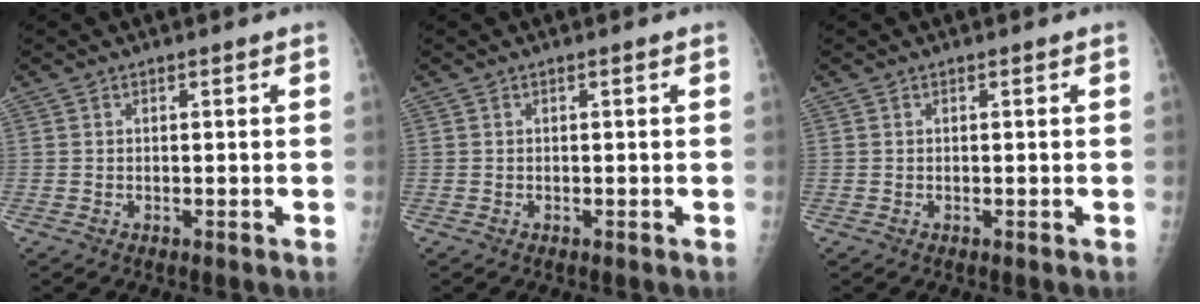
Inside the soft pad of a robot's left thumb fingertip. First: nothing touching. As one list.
[{"total": 0.0}, {"total": 0.0}]